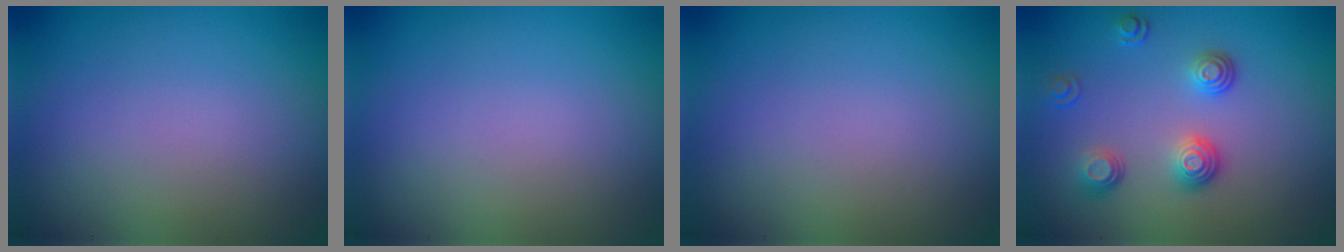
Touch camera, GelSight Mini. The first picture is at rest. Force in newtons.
{"total": 0.0}
{"total": 0.0}
{"total": 3.1, "press": 2.6, "slide": 1.8}